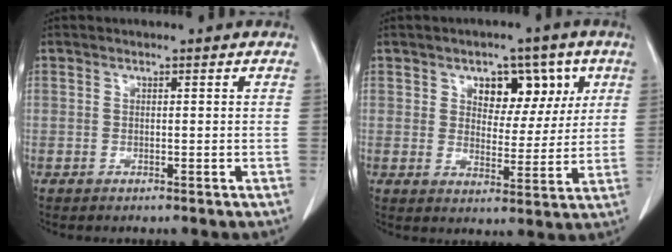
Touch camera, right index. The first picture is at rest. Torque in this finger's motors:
{"motor_torque": [0.59, 0.59, 0.14, 0.06]}